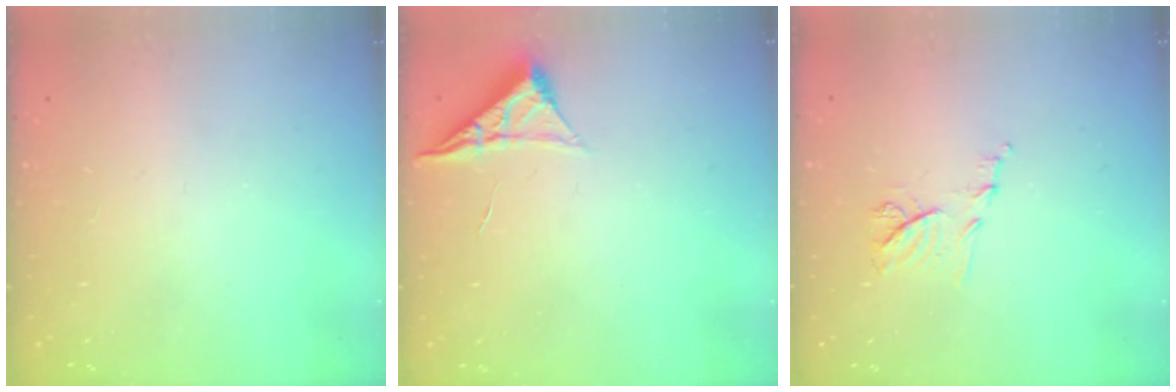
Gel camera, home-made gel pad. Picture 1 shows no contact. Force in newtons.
{"total": 4.7, "press": 4.7, "slide": 0.7}
{"total": 7.3, "press": 7.2, "slide": 0.9}